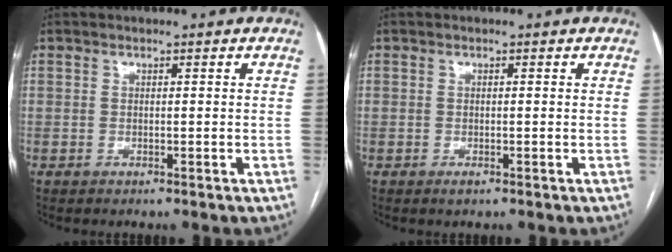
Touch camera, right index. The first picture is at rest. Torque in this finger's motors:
{"motor_torque": [-0.04, -0.02, -0.08, -0.03]}